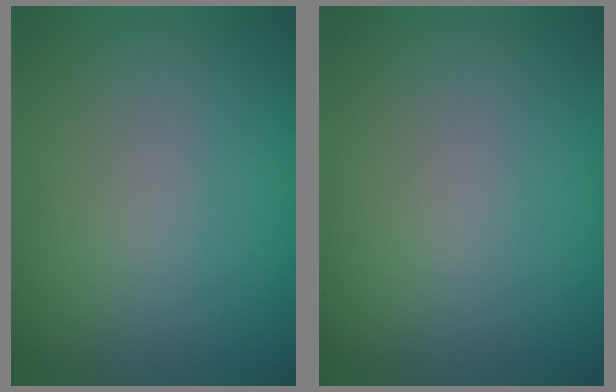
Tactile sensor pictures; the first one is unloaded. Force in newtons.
{"total": 0.0}